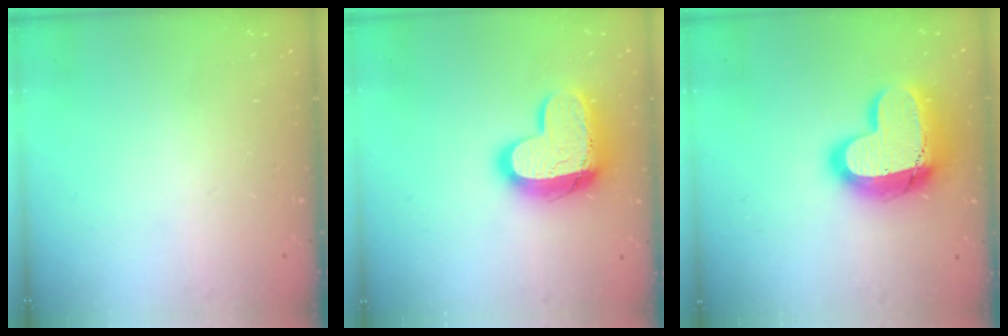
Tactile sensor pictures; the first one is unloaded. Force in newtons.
{"total": 16.3, "press": 16.3, "slide": 1.0}
{"total": 23.1, "press": 23.0, "slide": 1.7}